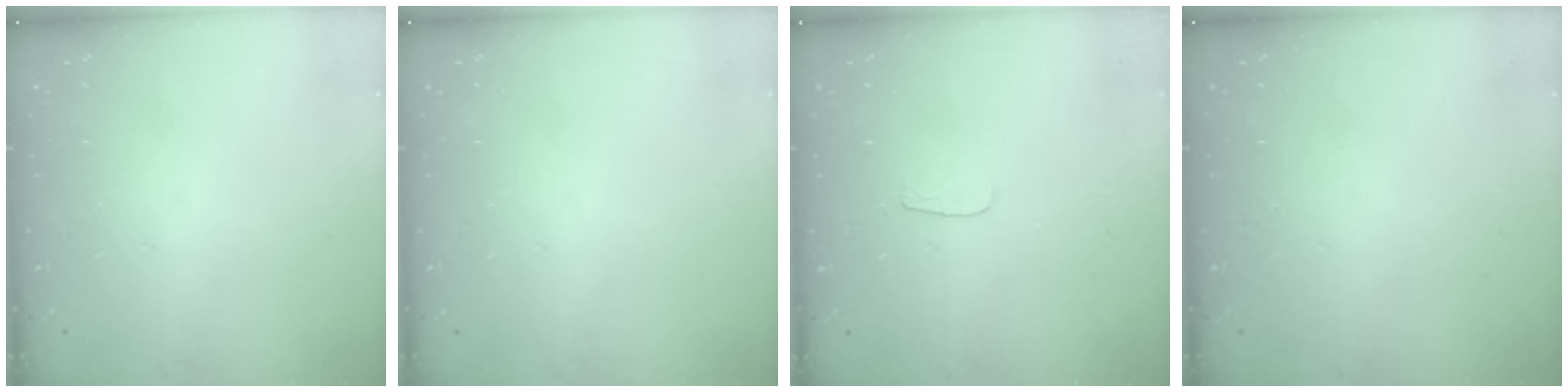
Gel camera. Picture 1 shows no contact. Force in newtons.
{"total": 0.0}
{"total": 3.5, "press": 3.4, "slide": 0.4}
{"total": 0.0}